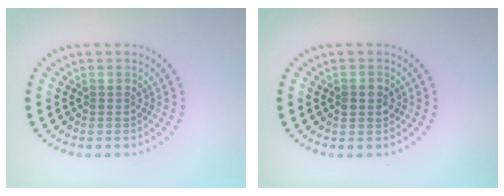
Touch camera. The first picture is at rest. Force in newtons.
{"total": 1.4, "press": 1.3, "slide": 0.1}